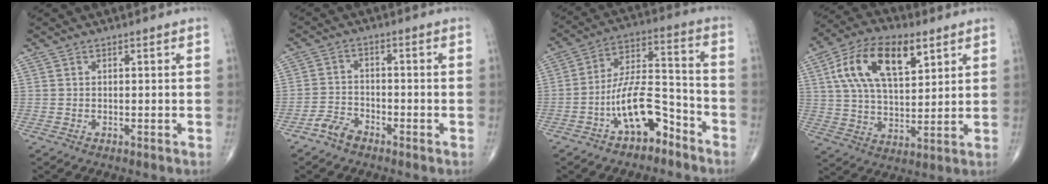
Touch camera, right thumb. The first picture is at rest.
{"total": 3.9, "force": [-3.0, 2.0, 1.5], "torque": [-0.025, 0.016, -0.061]}
{"total": 12.6, "force": [-6.8, 5.6, 9.0], "torque": [-0.157, 0.073, -0.119]}
{"total": 17.3, "force": [7.0, 8.8, 13.2], "torque": [-0.223, -0.005, 0.125]}